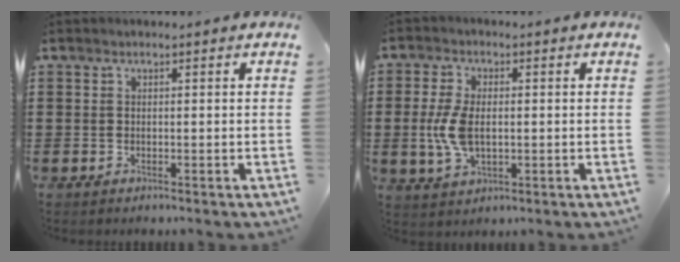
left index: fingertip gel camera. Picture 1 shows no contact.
{"total": 6.7, "force": [0.0, 3.7, 5.6], "torque": [-0.142, -0.002, -0.009]}